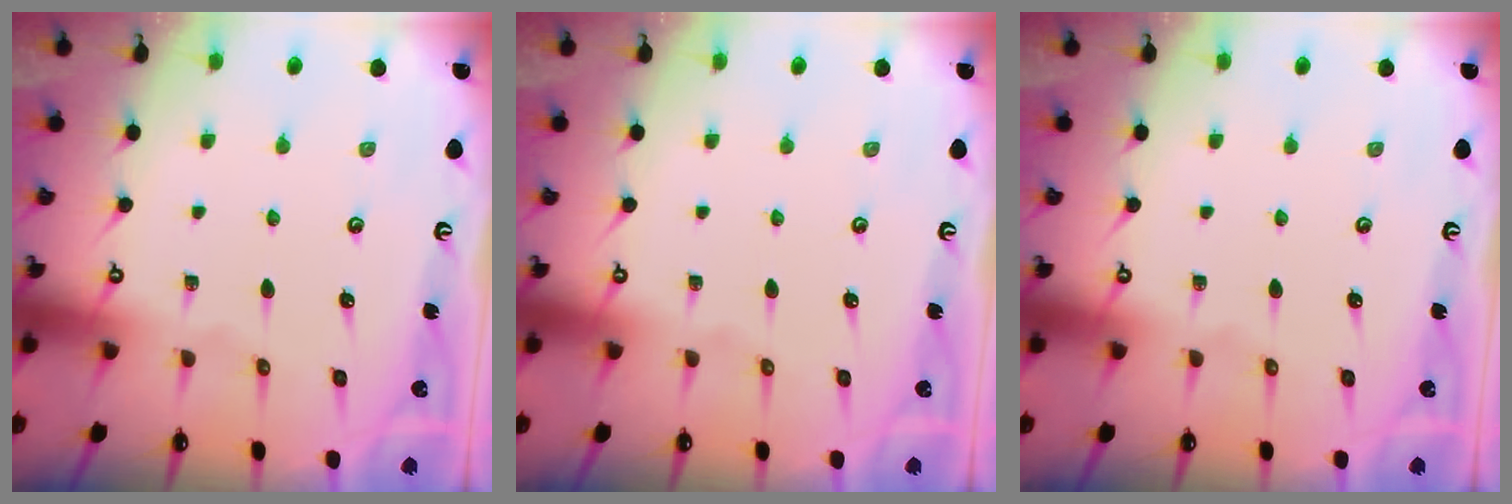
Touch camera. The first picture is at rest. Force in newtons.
{"total": 0.0}
{"total": 0.0}